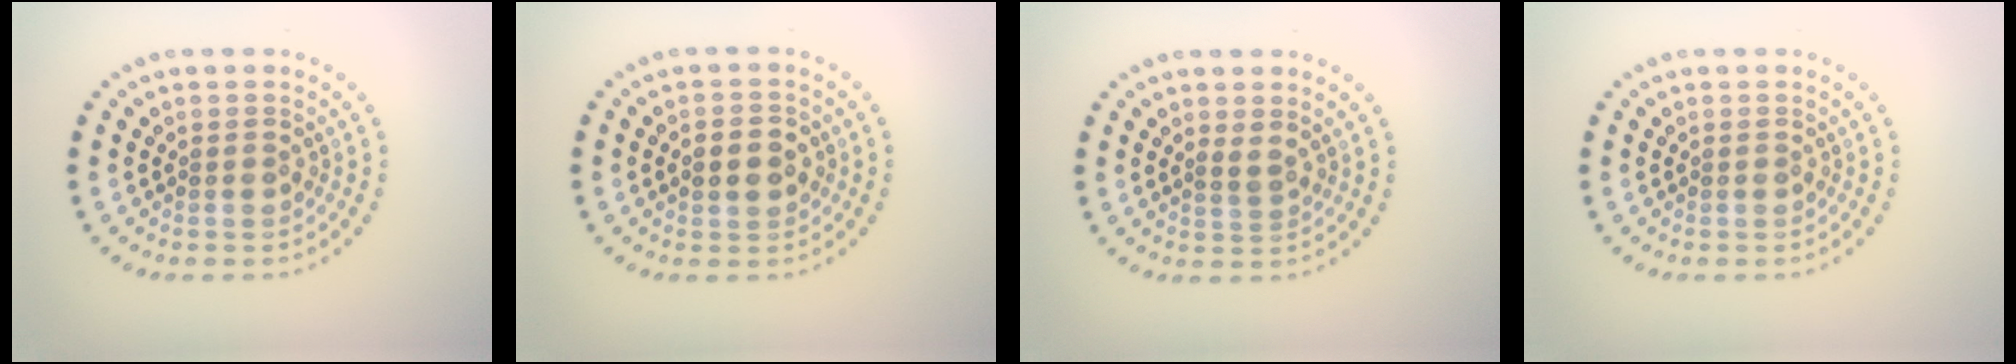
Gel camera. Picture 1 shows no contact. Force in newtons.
{"total": 2.3, "press": 2.3, "slide": 0.2}
{"total": 1.0, "press": 0.8, "slide": 0.5}
{"total": 0.0}